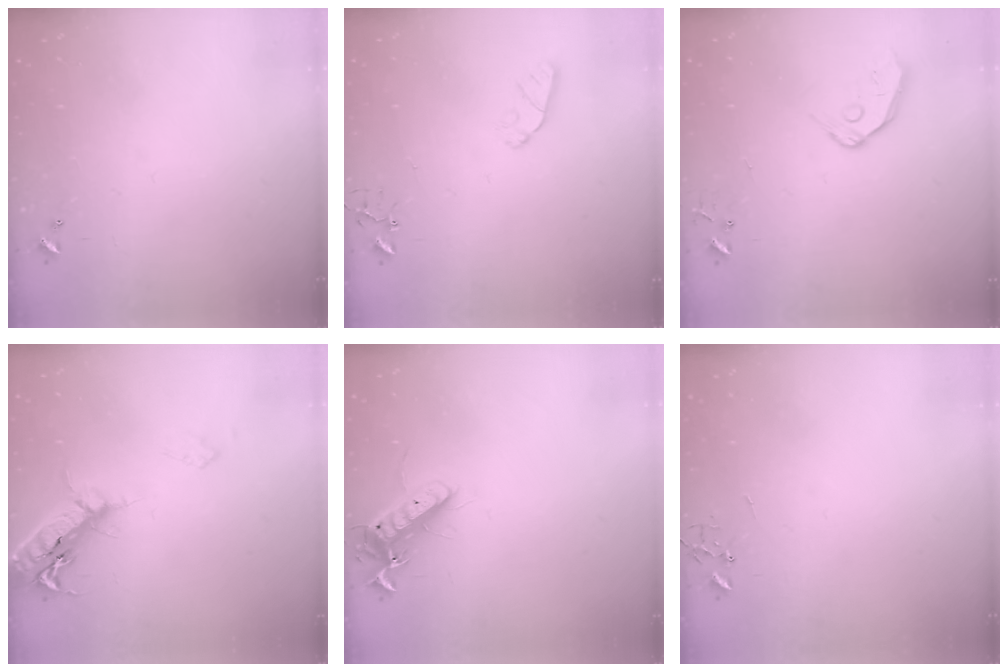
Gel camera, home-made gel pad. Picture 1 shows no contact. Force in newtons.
{"total": 6.2, "press": 6.2, "slide": 0.0}
{"total": 8.7, "press": 8.7, "slide": 1.0}
{"total": 17.6, "press": 17.3, "slide": 3.5}
{"total": 12.2, "press": 12.1, "slide": 1.4}
{"total": 0.0}